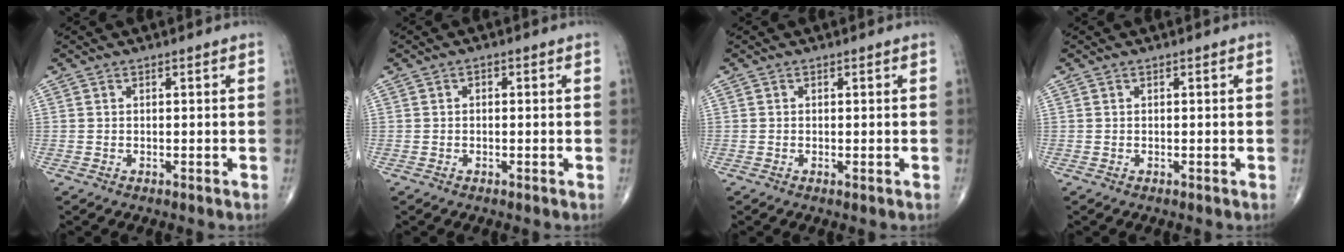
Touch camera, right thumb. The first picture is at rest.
{"total": 0.9, "force": [0.1, 0.6, 0.6], "torque": [-0.005, 0.003, -0.003]}
{"total": 0.0}
{"total": 0.0}